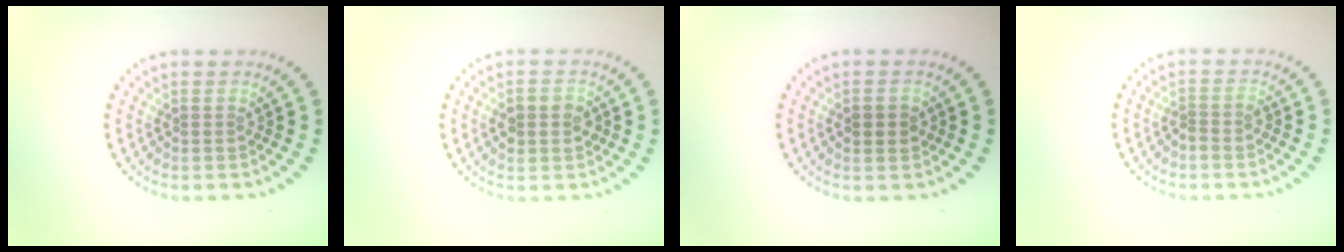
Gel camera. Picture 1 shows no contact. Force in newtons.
{"total": 2.8, "press": 2.8, "slide": 0.0}
{"total": 2.1, "press": 2.1, "slide": 0.2}
{"total": 1.2, "press": 0.9, "slide": 0.8}